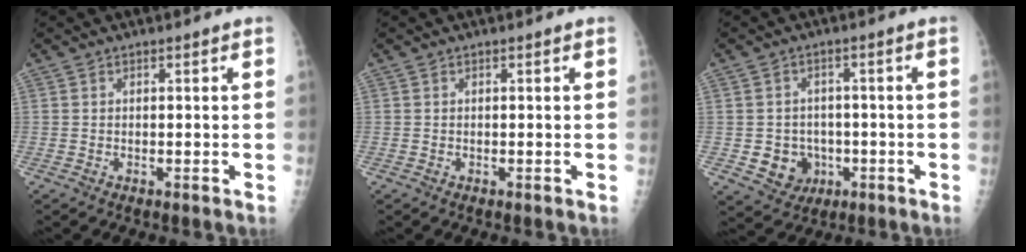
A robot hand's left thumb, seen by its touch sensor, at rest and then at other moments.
{"total": 0.0}
{"total": 6.8, "force": [-1.8, 6.1, 2.3], "torque": [-0.005, 0.010, -0.018]}